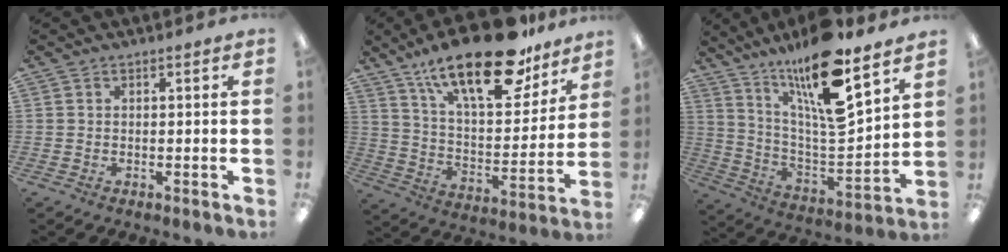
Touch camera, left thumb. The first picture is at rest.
{"total": 24.1, "force": [16.8, 8.8, 14.8], "torque": [-0.236, -0.098, 0.285]}
{"total": 17.9, "force": [13.2, 3.5, 11.6], "torque": [-0.215, -0.096, 0.217]}